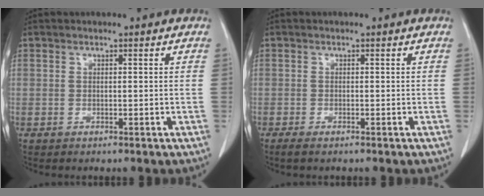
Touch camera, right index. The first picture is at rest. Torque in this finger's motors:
{"motor_torque": [0.05, -0.19, 0.05, 0.01]}